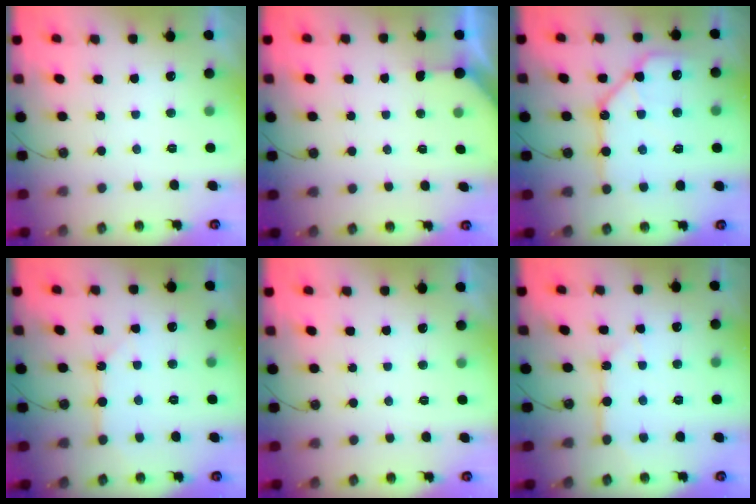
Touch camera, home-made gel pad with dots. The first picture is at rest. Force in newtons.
{"total": 1.6, "press": 1.6, "slide": 0.3}
{"total": 15.0, "press": 14.9, "slide": 1.7}
{"total": 4.5, "press": 4.5, "slide": 0.4}
{"total": 0.0}
{"total": 5.3, "press": 5.2, "slide": 0.4}